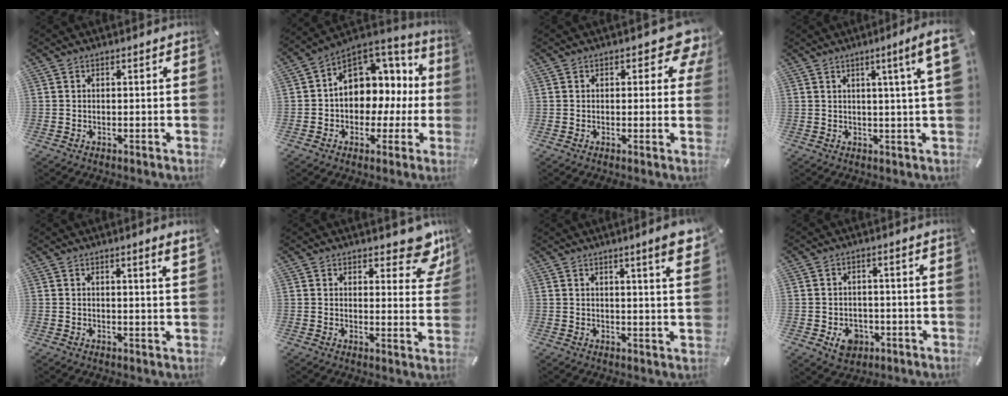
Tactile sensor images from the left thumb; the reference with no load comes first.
{"total": 11.0, "force": [2.2, 9.3, 5.5], "torque": [-0.080, -0.023, 0.049]}
{"total": 6.9, "force": [3.0, 3.5, 5.1], "torque": [-0.047, -0.014, 0.044]}
{"total": 7.2, "force": [3.1, -0.5, 6.5], "torque": [-0.111, -0.008, 0.047]}
{"total": 2.7, "force": [1.4, -0.1, 2.3], "torque": [-0.036, -0.006, 0.022]}
{"total": 8.8, "force": [6.4, 4.1, 4.4], "torque": [-0.030, -0.046, 0.108]}
{"total": 7.1, "force": [3.8, 0.4, 6.1], "torque": [-0.097, -0.015, 0.058]}
{"total": 6.1, "force": [-2.1, 4.8, 3.1], "torque": [-0.046, 0.004, -0.037]}